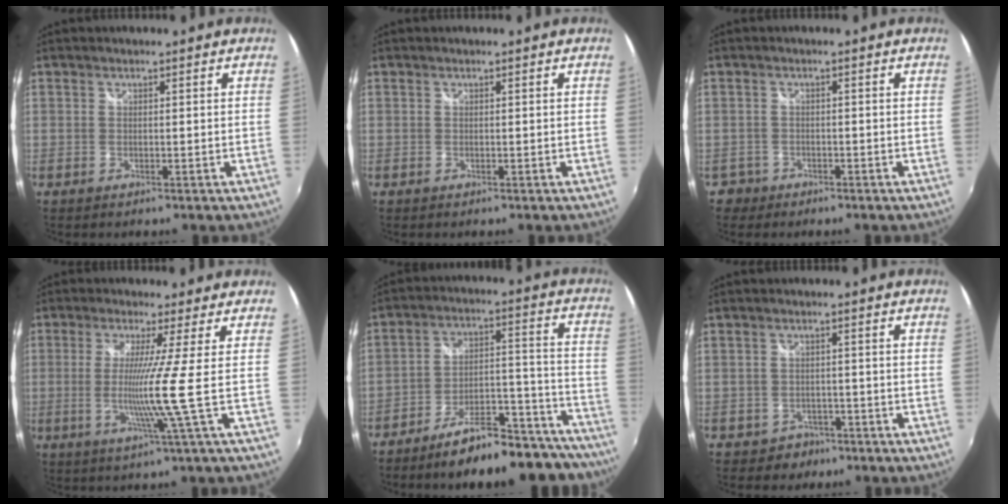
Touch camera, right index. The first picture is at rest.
{"total": 0.0}
{"total": 2.6, "force": [-1.3, 2.2, -0.1], "torque": [-0.004, 0.008, -0.023]}
{"total": 6.6, "force": [-0.4, -3.1, 5.9], "torque": [-0.107, -0.017, -0.016]}
{"total": 22.6, "force": [-20.2, 5.7, 8.5], "torque": [-0.105, 0.043, -0.266]}
{"total": 3.9, "force": [-2.3, 3.1, 0.1], "torque": [-0.016, 0.005, -0.033]}